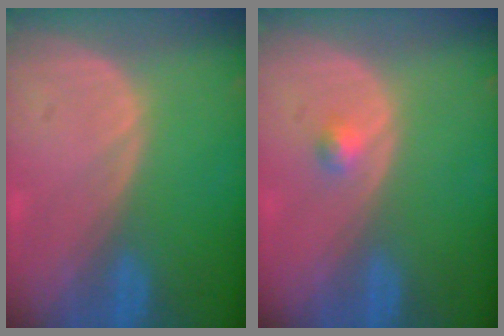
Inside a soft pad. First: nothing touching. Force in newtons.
{"total": 1.5, "press": 1.3, "slide": 0.8}